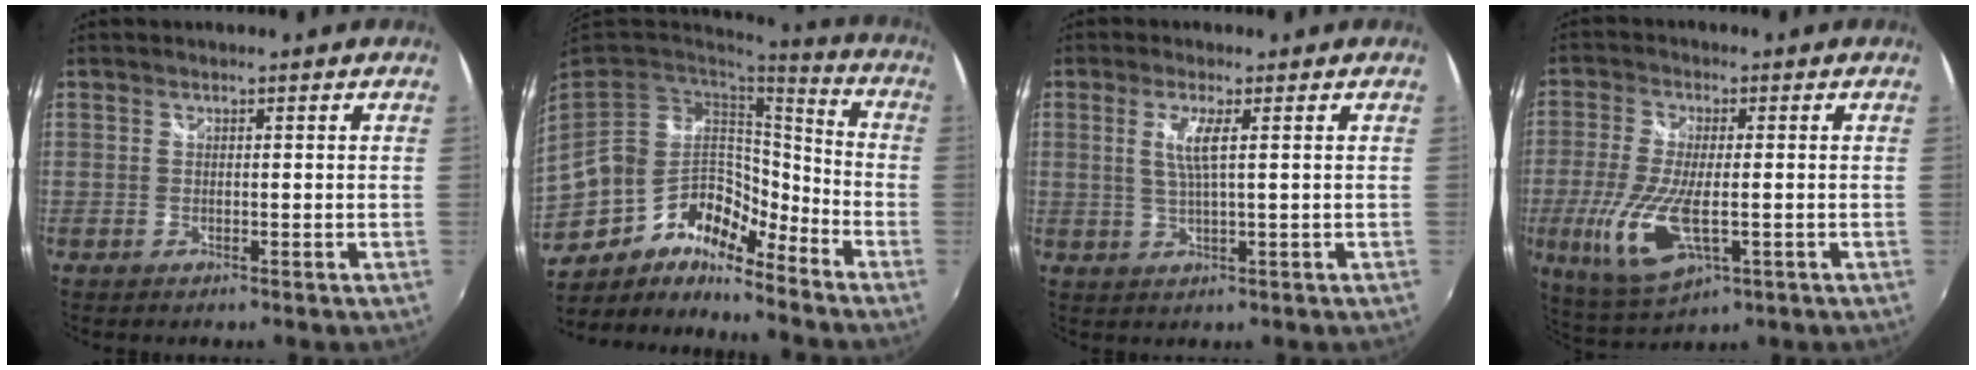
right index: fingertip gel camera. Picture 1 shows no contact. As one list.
[{"total": 18.5, "force": [-9.8, 12.6, 9.3], "torque": [-0.215, 0.001, -0.180]}, {"total": 3.9, "force": [1.0, 0.0, 3.8], "torque": [-0.076, -0.004, 0.019]}, {"total": 12.5, "force": [-3.1, 4.4, 11.3], "torque": [-0.241, -0.022, -0.052]}]